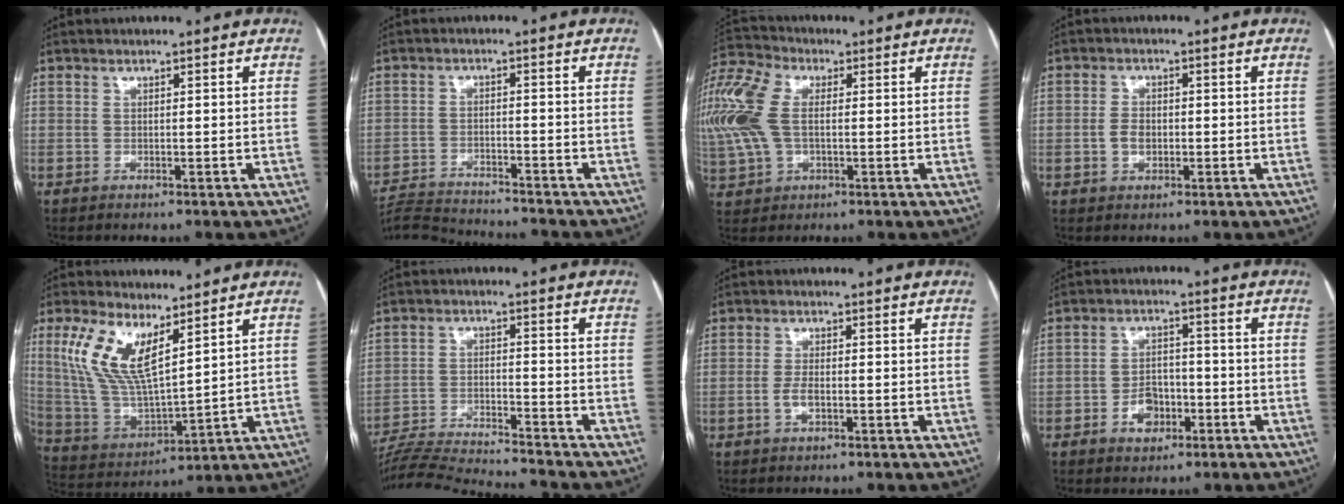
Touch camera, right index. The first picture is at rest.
{"total": 10.1, "force": [-9.9, 0.2, 2.1], "torque": [-0.036, -0.001, -0.163]}
{"total": 20.8, "force": [2.7, 13.5, 15.6], "torque": [-0.435, 0.043, 0.055]}
{"total": 2.9, "force": [-0.5, 2.1, 2.0], "torque": [-0.039, 0.005, -0.008]}
{"total": 12.8, "force": [6.5, 4.2, 10.2], "torque": [-0.224, 0.005, 0.137]}
{"total": 14.4, "force": [-13.8, -1.1, 3.9], "torque": [-0.059, -0.008, -0.225]}
{"total": 2.4, "force": [-0.6, 0.9, 2.2], "torque": [-0.052, 0.001, -0.010]}
{"total": 5.1, "force": [-2.1, 3.6, 3.0], "torque": [-0.057, 0.013, -0.030]}